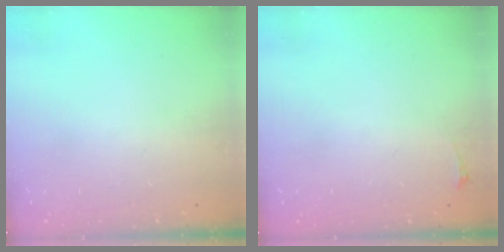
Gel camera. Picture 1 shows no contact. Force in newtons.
{"total": 2.8, "press": 2.1, "slide": 1.9}